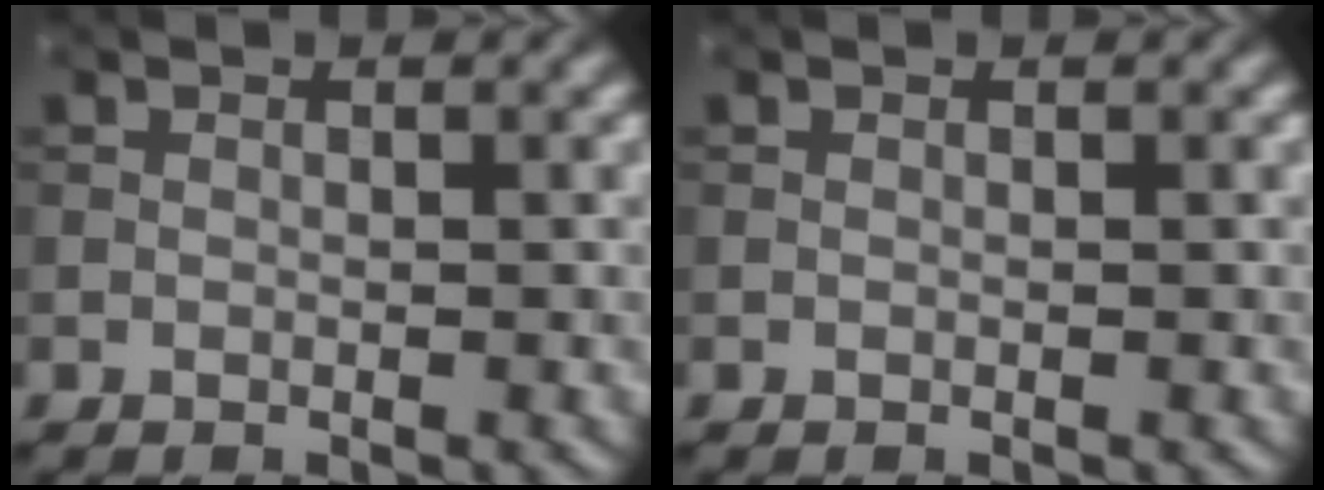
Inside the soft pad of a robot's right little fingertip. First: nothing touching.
{"total": 0.0}